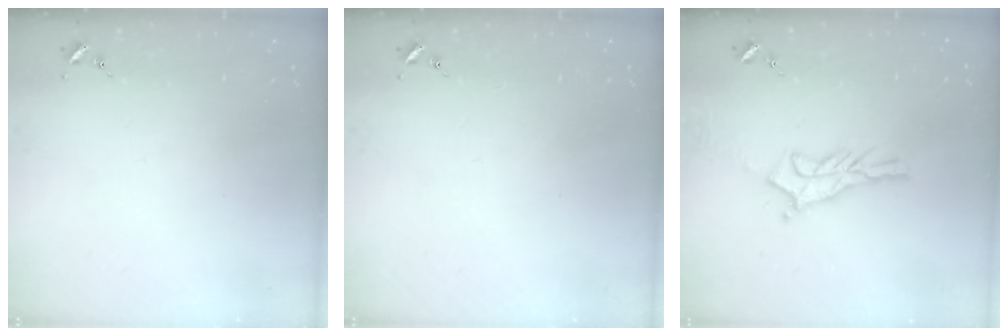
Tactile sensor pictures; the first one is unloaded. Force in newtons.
{"total": 0.0}
{"total": 11.2, "press": 11.1, "slide": 0.7}